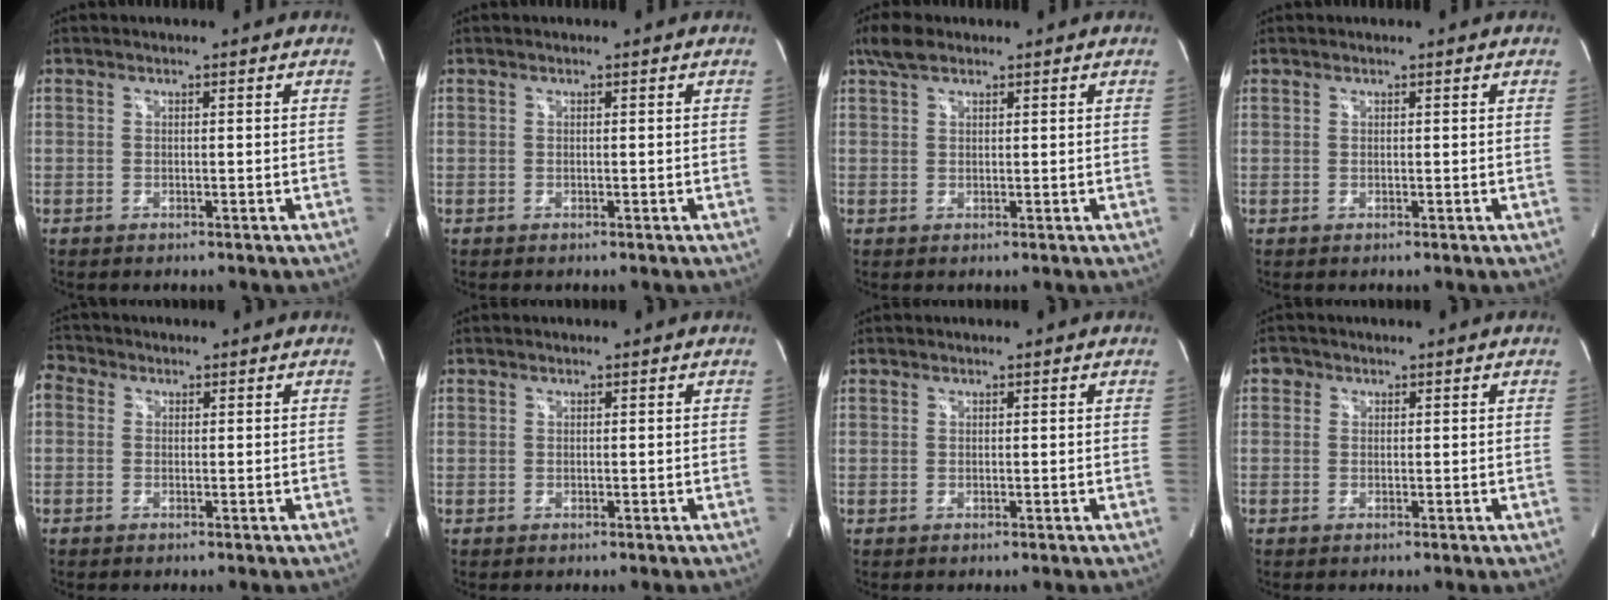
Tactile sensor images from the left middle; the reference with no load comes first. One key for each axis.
{"total": 0.0}
{"total": 3.3, "fx": 2.4, "fy": 1.3, "fz": 1.8, "tx": -0.041, "ty": 0.016, "tz": 0.050}
{"total": 0.0}
{"total": 3.3, "fx": 1.2, "fy": 2.7, "fz": 1.4, "tx": -0.038, "ty": 0.022, "tz": 0.020}
{"total": 0.6, "fx": 0.4, "fy": 0.4, "fz": 0.0, "tx": -0.001, "ty": 0.002, "tz": 0.007}
{"total": 0.6, "fx": 0.5, "fy": 0.4, "fz": 0.0, "tx": 0.001, "ty": 0.001, "tz": 0.007}
{"total": 1.3, "fx": 0.7, "fy": 1.1, "fz": 0.2, "tx": 0.008, "ty": 0.003, "tz": 0.008}